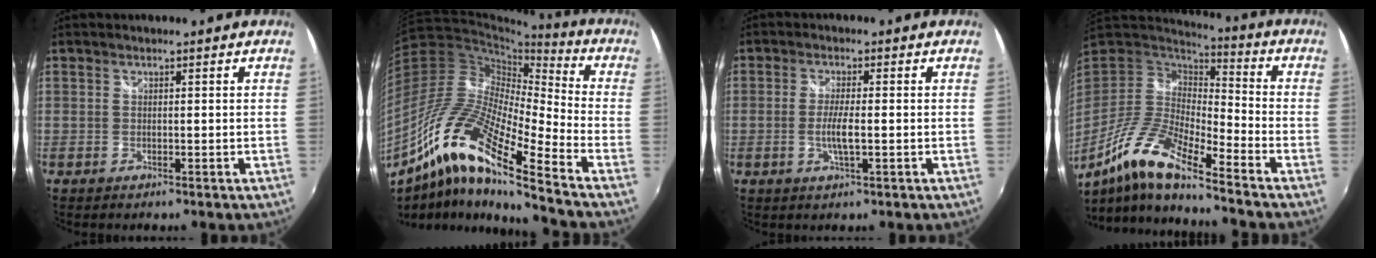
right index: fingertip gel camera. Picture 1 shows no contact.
{"total": 18.1, "force": [-10.8, 2.6, 14.3], "torque": [-0.262, -0.010, -0.226]}
{"total": 4.0, "force": [-0.8, 0.5, 3.9], "torque": [-0.074, -0.007, -0.015]}
{"total": 15.8, "force": [-10.6, 2.6, 11.4], "torque": [-0.215, -0.021, -0.212]}